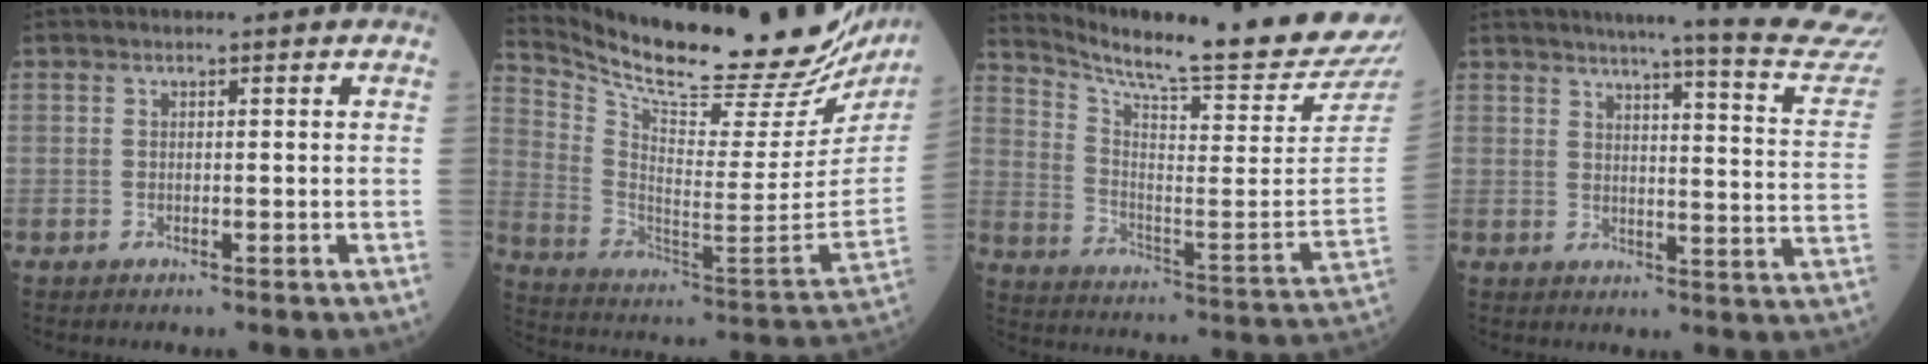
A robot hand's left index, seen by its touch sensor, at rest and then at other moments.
{"total": 29.3, "force": [25.6, 5.4, 13.2], "torque": [-0.229, -0.079, 0.359]}
{"total": 22.7, "force": [21.0, -1.9, 8.5], "torque": [-0.157, -0.122, 0.292]}
{"total": 18.4, "force": [16.9, -1.8, 7.2], "torque": [-0.099, -0.097, 0.189]}